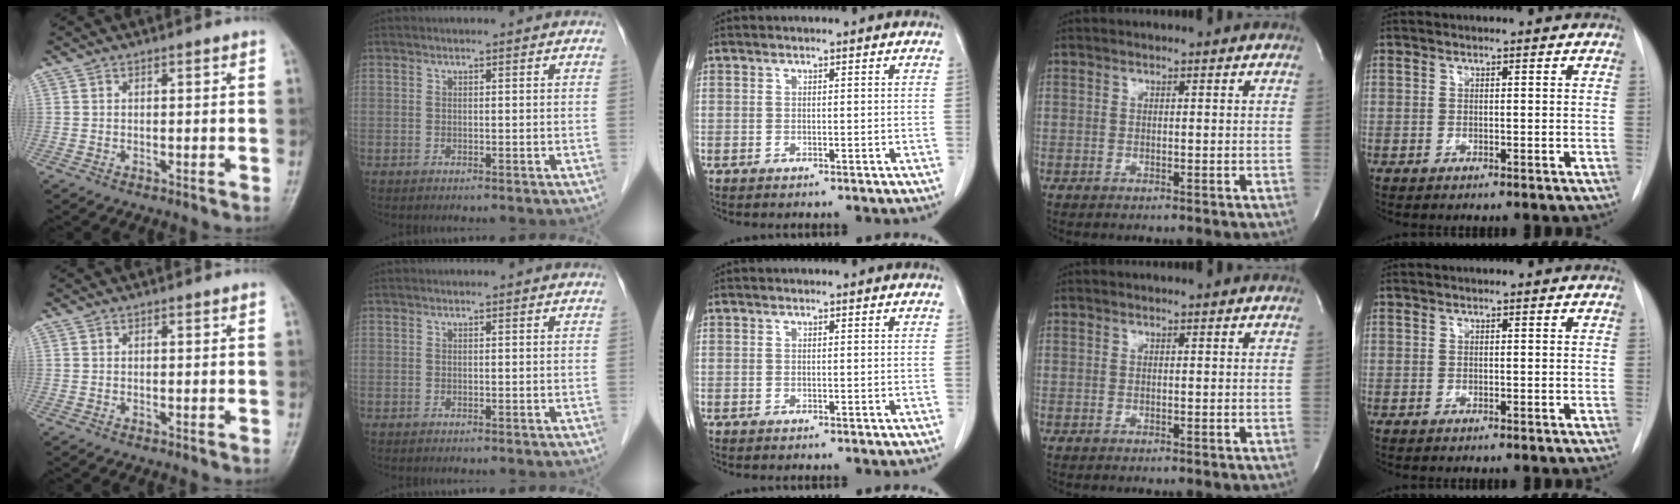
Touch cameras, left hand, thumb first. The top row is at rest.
{}